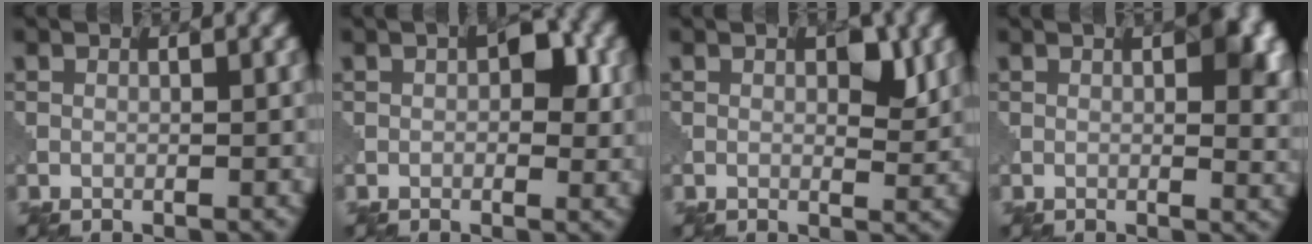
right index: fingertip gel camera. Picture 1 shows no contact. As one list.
[{"total": 3.9, "force": [0.6, 2.2, 3.2], "torque": [-0.039, 0.000, 0.008]}, {"total": 3.0, "force": [1.1, 1.5, 2.4], "torque": [-0.029, -0.006, 0.017]}, {"total": 5.9, "force": [1.3, 2.5, 5.2], "torque": [-0.051, -0.004, 0.019]}]